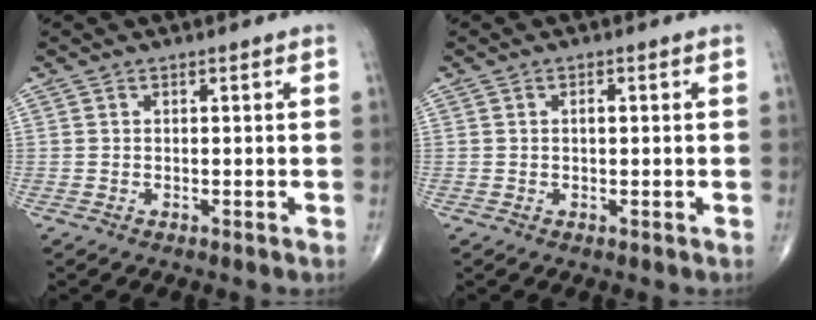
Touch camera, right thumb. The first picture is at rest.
{"total": 1.2, "force": [0.2, 0.5, 1.0], "torque": [-0.016, 0.003, 0.001]}